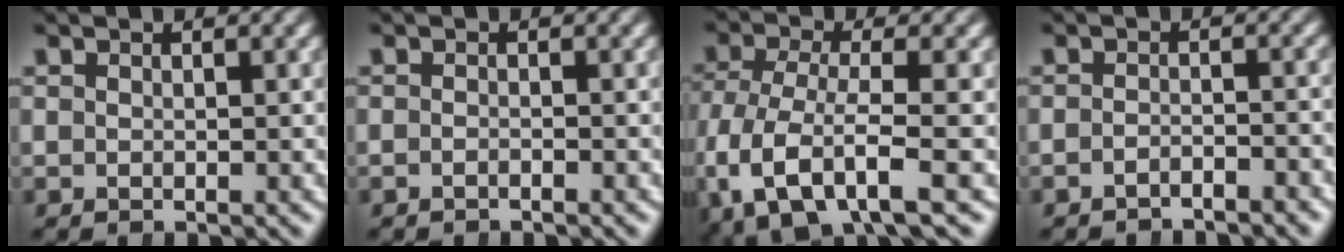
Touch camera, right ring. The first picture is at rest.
{"total": 0.5, "force": [-0.5, -0.1, 0.1], "torque": [0.003, 0.006, -0.014]}
{"total": 8.1, "force": [-3.0, 5.5, 5.1], "torque": [-0.146, -0.047, -0.032]}
{"total": 1.9, "force": [-1.9, 0.1, 0.4], "torque": [0.005, 0.003, -0.037]}